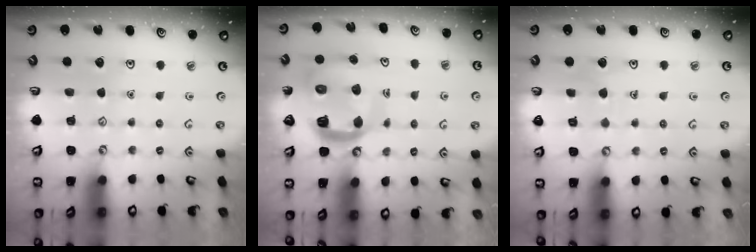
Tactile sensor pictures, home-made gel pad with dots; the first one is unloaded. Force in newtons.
{"total": 12.5, "press": 12.4, "slide": 1.5}
{"total": 2.7, "press": 2.7, "slide": 0.1}